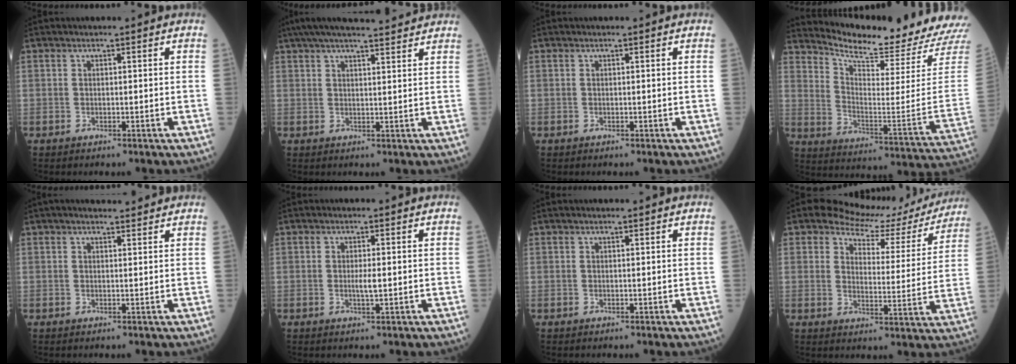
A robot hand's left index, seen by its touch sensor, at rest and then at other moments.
{"total": 14.5, "force": [12.8, 1.5, 6.7], "torque": [-0.113, 0.040, 0.182]}
{"total": 0.0}
{"total": 19.1, "force": [18.6, -1.5, 4.0], "torque": [-0.093, -0.127, 0.254]}
{"total": 5.8, "force": [5.2, 0.9, 2.3], "torque": [-0.032, 0.022, 0.067]}
{"total": 1.5, "force": [0.1, 0.1, 1.5], "torque": [-0.032, -0.002, 0.002]}
{"total": 2.2, "force": [2.1, 0.1, 0.8], "torque": [-0.009, 0.015, 0.026]}
{"total": 14.0, "force": [12.7, 5.1, 2.7], "torque": [-0.025, -0.017, 0.141]}